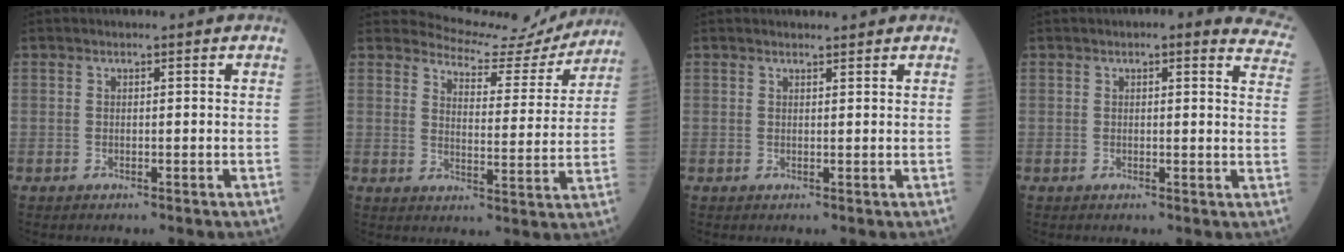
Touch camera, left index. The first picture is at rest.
{"total": 11.0, "force": [10.8, 2.1, 0.0], "torque": [-0.001, -0.029, 0.129]}
{"total": 1.3, "force": [1.3, 0.2, 0.2], "torque": [-0.009, 0.001, 0.020]}
{"total": 8.8, "force": [7.6, 2.3, 3.8], "torque": [-0.014, -0.020, 0.047]}